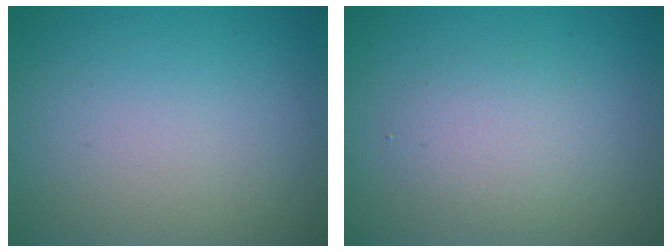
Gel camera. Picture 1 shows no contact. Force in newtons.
{"total": 2.7, "press": 2.7, "slide": 0.1}